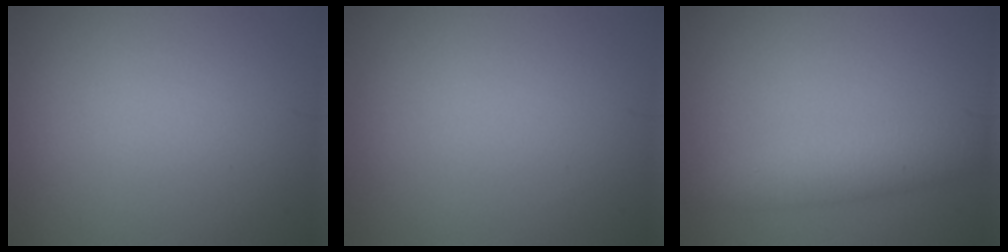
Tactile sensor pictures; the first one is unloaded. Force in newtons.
{"total": 0.0}
{"total": 3.3, "press": 3.3, "slide": 0.1}